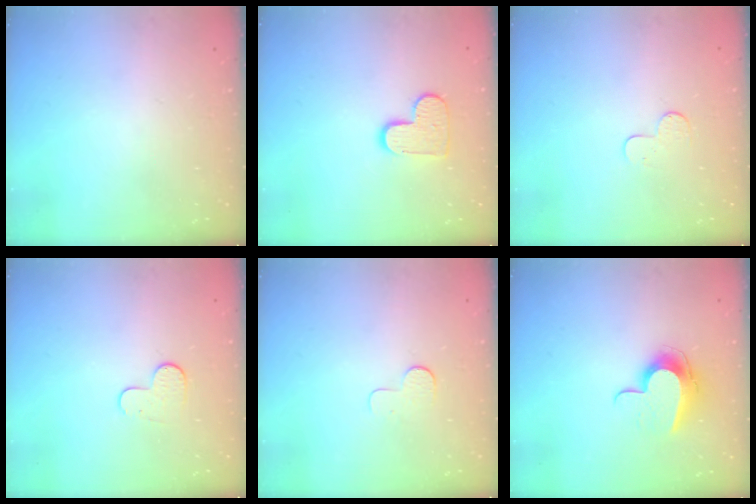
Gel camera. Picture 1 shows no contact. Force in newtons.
{"total": 9.2, "press": 9.2, "slide": 0.5}
{"total": 5.3, "press": 5.3, "slide": 0.5}
{"total": 5.3, "press": 5.3, "slide": 0.4}
{"total": 3.7, "press": 3.7, "slide": 0.3}
{"total": 11.8, "press": 11.7, "slide": 0.7}